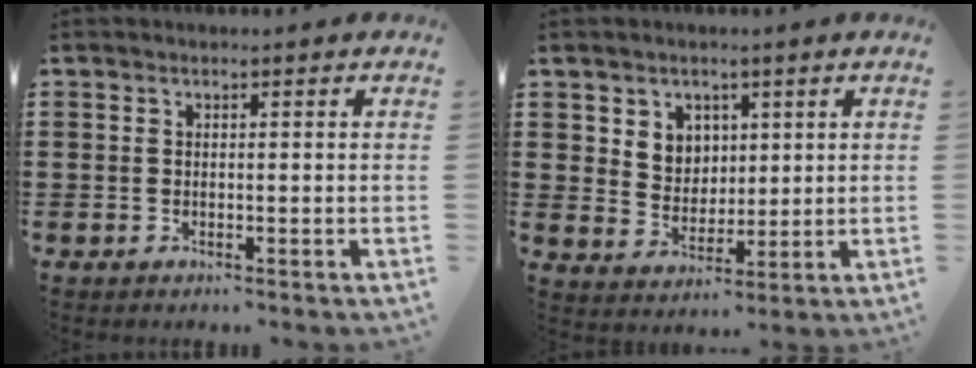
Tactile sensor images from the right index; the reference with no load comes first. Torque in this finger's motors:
{"motor_torque": [0.54, 0.54, 0.14, 0.05]}